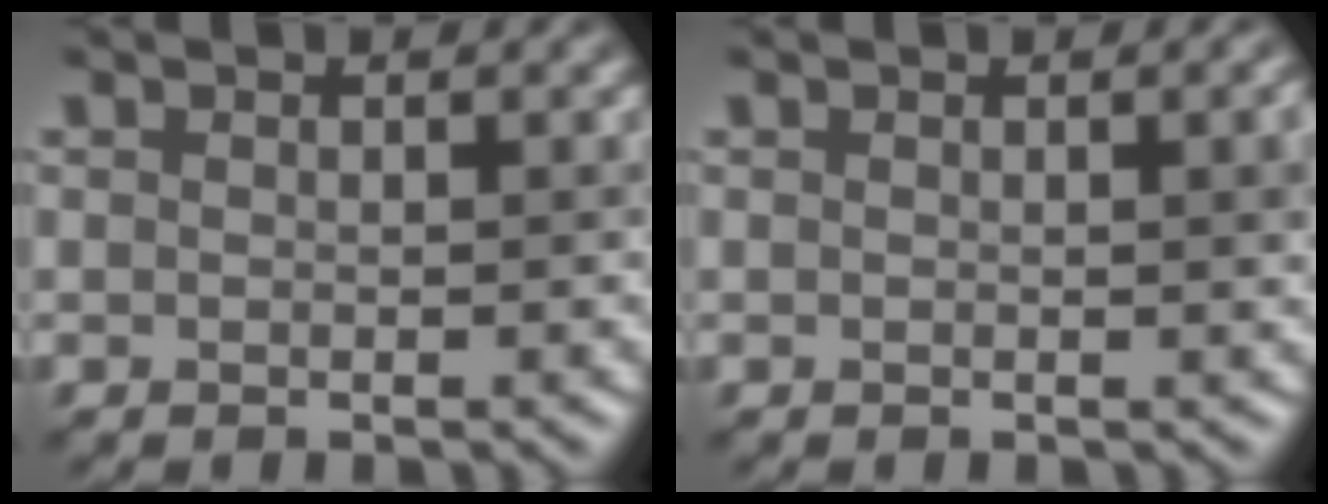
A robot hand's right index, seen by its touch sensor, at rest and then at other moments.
{"total": 2.5, "force": [0.3, 0.8, 2.3], "torque": [-0.014, 0.013, 0.000]}